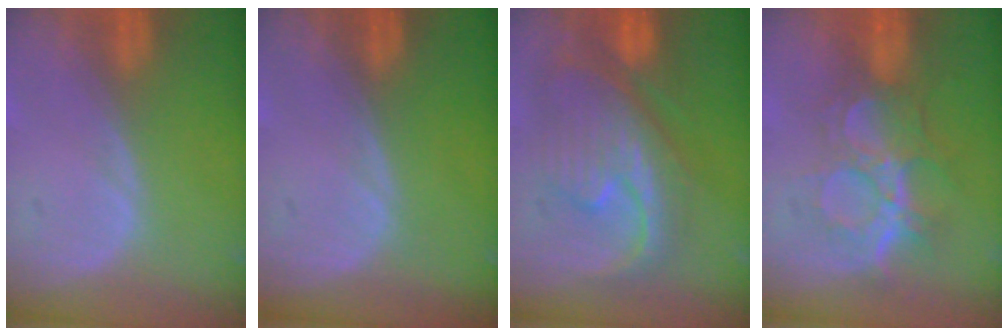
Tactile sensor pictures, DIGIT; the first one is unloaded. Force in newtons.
{"total": 0.0}
{"total": 10.3, "press": 10.2, "slide": 0.9}
{"total": 9.4, "press": 8.0, "slide": 5.0}